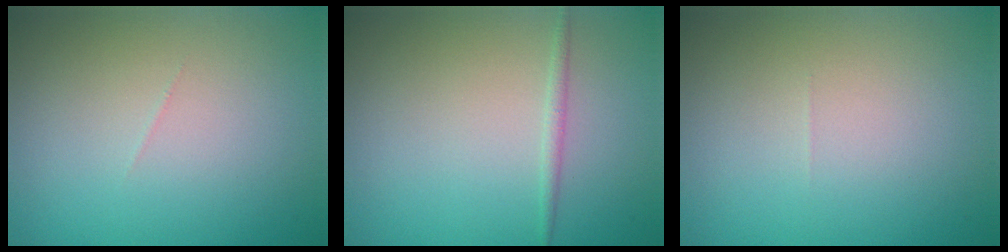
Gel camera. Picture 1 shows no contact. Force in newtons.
{"total": 0.7, "press": 0.7, "slide": 0.0}
{"total": 0.0}